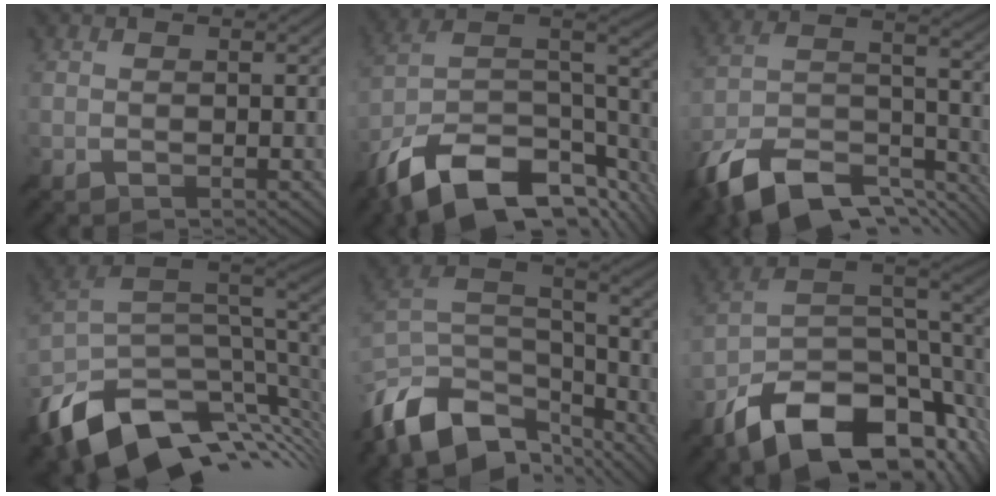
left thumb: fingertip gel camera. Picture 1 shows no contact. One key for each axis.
{"total": 16.9, "fx": -10.6, "fy": 7.6, "fz": 10.7, "tx": -0.233, "ty": -0.024, "tz": -0.168}
{"total": 14.8, "fx": -10.9, "fy": 5.9, "fz": 8.2, "tx": -0.176, "ty": -0.007, "tz": -0.194}
{"total": 14.4, "fx": -4.6, "fy": 9.0, "fz": 10.3, "tx": -0.228, "ty": -0.038, "tz": -0.062}
{"total": 15.4, "fx": -10.3, "fy": 7.6, "fz": 8.7, "tx": -0.222, "ty": -0.008, "tz": -0.171}
{"total": 15.9, "fx": -9.0, "fy": 7.2, "fz": 11.0, "tx": -0.223, "ty": -0.024, "tz": -0.146}